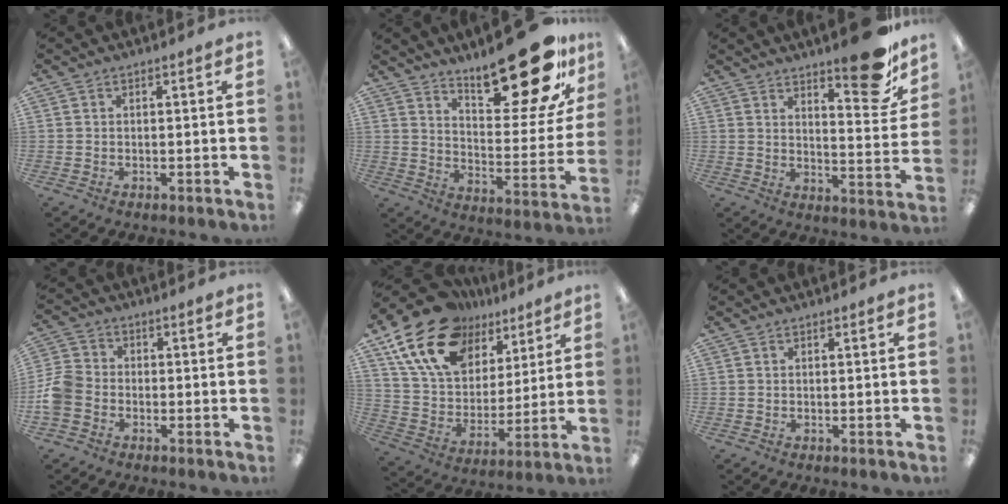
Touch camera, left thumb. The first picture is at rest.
{"total": 24.9, "force": [17.7, 8.6, 15.3], "torque": [-0.199, -0.121, 0.287]}
{"total": 13.9, "force": [10.5, 4.1, 8.2], "torque": [-0.091, -0.077, 0.170]}
{"total": 7.0, "force": [-2.8, 5.4, 3.4], "torque": [-0.080, 0.022, -0.053]}
{"total": 20.0, "force": [12.4, 12.3, 9.7], "torque": [-0.185, -0.053, 0.233]}
{"total": 0.0}